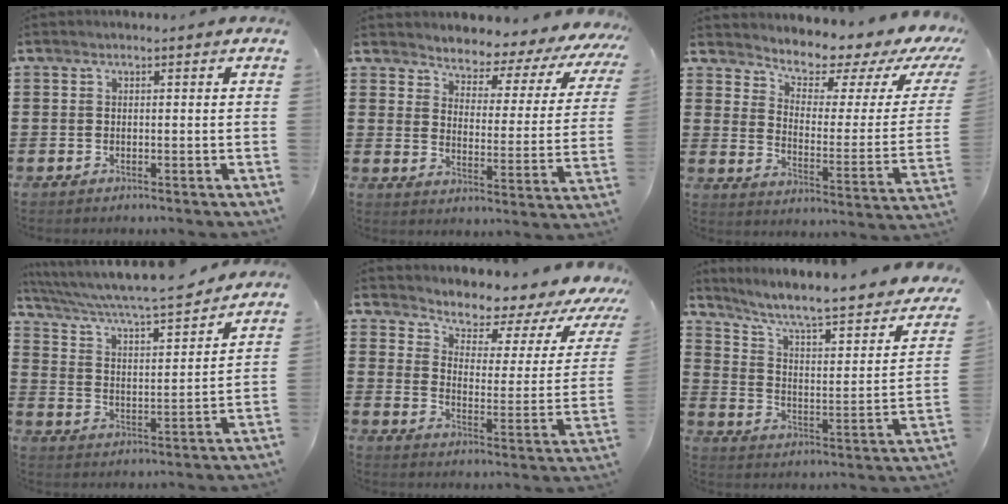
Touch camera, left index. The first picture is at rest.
{"total": 3.1, "force": [3.0, 1.0, 0.4], "torque": [-0.025, -0.034, 0.039]}
{"total": 5.1, "force": [4.6, 1.9, 1.4], "torque": [-0.043, -0.042, 0.070]}
{"total": 5.9, "force": [5.3, 0.3, 2.5], "torque": [-0.073, -0.039, 0.083]}
{"total": 4.3, "force": [3.8, 1.6, 1.1], "torque": [-0.043, -0.037, 0.056]}
{"total": 6.8, "force": [4.9, 0.8, 4.6], "torque": [-0.112, -0.043, 0.073]}